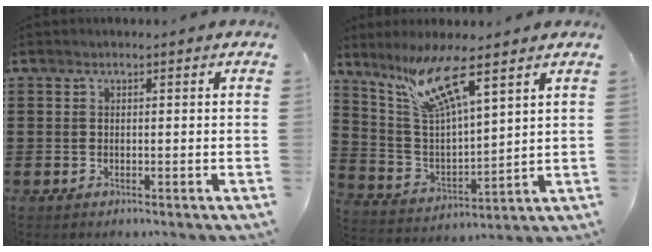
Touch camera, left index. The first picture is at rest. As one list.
[{"total": 11.2, "force": [7.6, 1.7, 8.1], "torque": [-0.178, -0.024, 0.130]}]